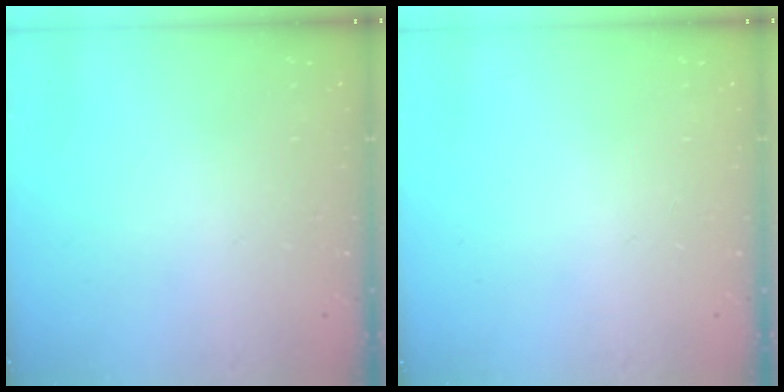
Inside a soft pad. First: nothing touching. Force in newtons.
{"total": 0.0}